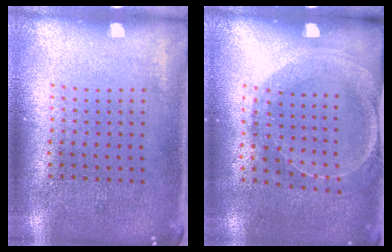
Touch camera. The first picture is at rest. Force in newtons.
{"total": 1.5, "press": 1.5, "slide": 0.4}